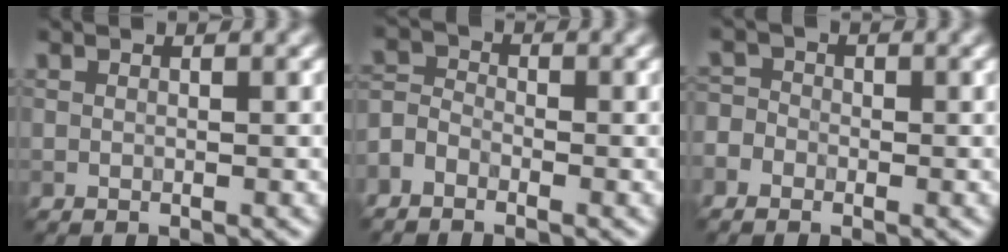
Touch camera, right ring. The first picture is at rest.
{"total": 2.5, "force": [-1.8, 1.4, 1.1], "torque": [-0.024, 0.002, -0.042]}
{"total": 2.0, "force": [-1.1, 1.5, 0.6], "torque": [-0.004, 0.013, -0.026]}